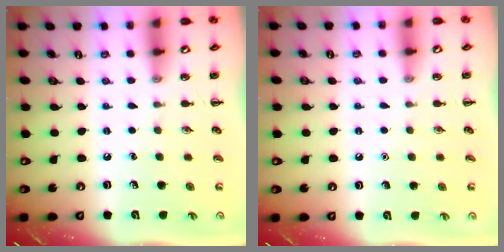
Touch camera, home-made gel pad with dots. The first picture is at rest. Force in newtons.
{"total": 1.5, "press": 1.5, "slide": 0.2}